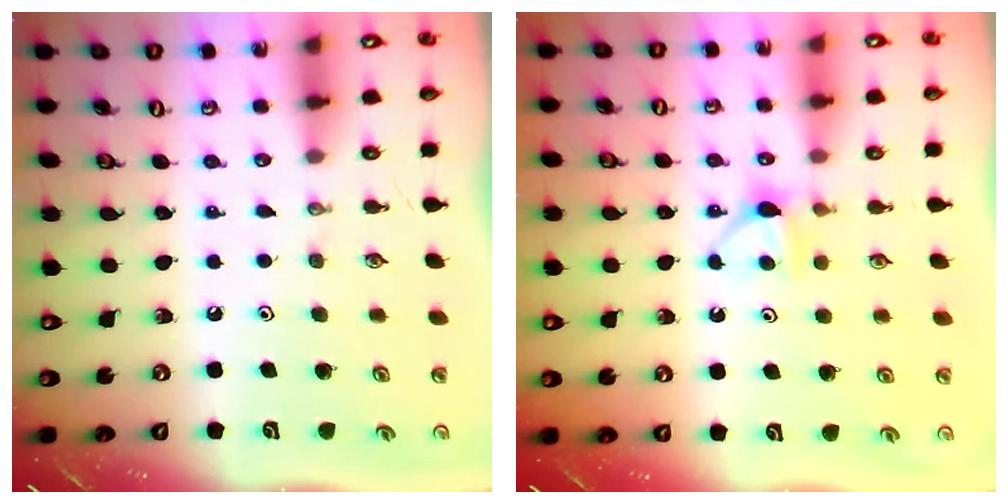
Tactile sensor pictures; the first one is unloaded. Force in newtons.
{"total": 5.3, "press": 5.3, "slide": 0.8}